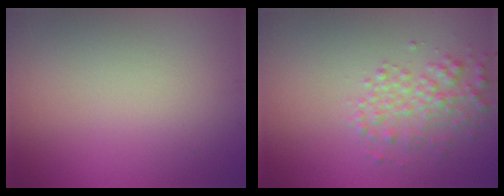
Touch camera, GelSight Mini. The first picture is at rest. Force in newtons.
{"total": 2.8, "press": 2.8, "slide": 0.1}